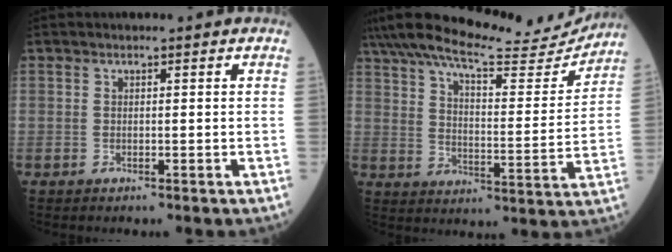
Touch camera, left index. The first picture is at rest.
{"total": 20.9, "force": [19.1, 2.7, 7.8], "torque": [-0.138, -0.018, 0.269]}